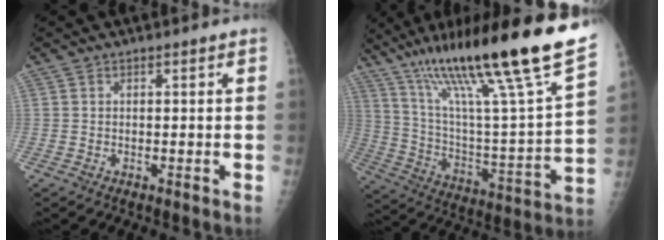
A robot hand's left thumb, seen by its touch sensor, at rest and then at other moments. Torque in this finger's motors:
{"motor_torque": [0.67, 0.67, 1.64, -1.13, 0.32]}